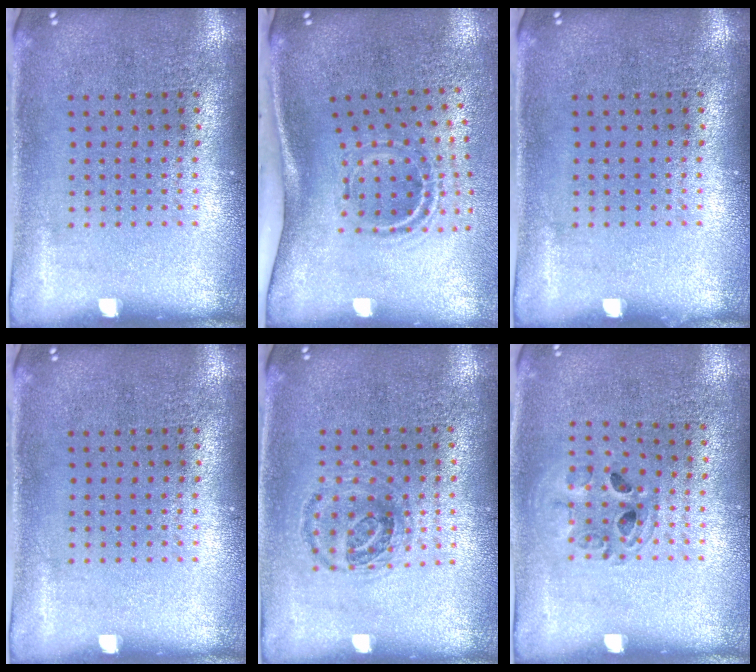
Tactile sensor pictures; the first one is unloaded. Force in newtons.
{"total": 2.1, "press": 1.2, "slide": 1.8}
{"total": 0.0}
{"total": 0.0}
{"total": 1.0, "press": 0.9, "slide": 0.3}
{"total": 1.0, "press": 1.0, "slide": 0.1}